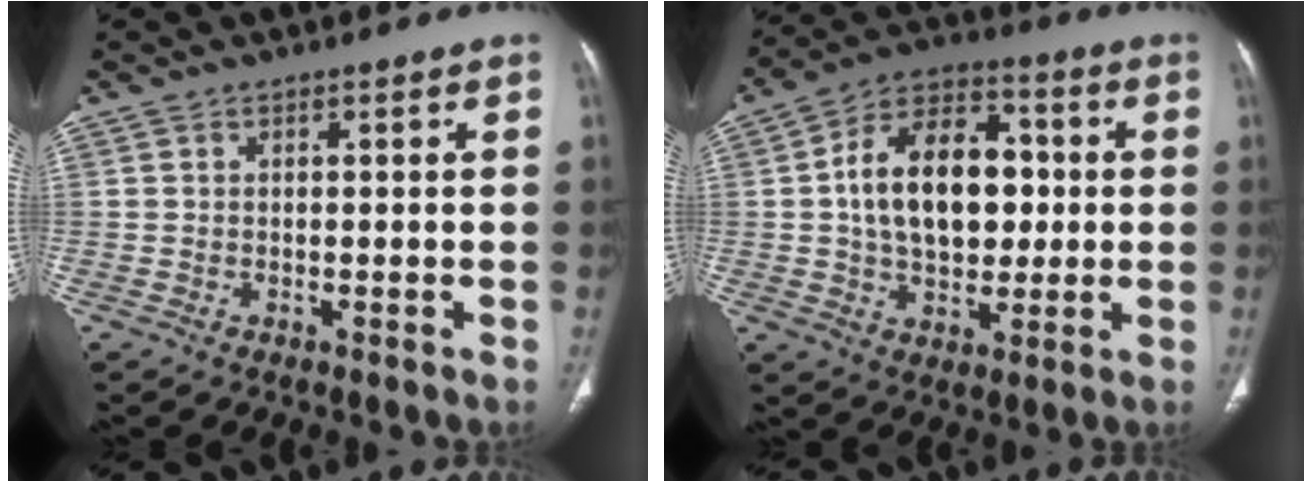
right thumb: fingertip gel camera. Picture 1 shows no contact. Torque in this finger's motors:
{"motor_torque": [-0.14, 0.70, 0.46, 0.27, 0.15]}